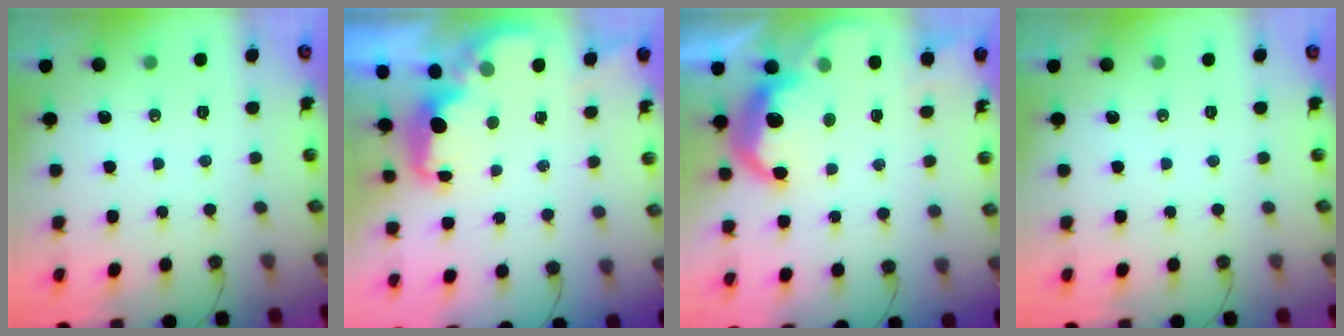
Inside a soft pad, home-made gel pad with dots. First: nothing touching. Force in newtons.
{"total": 2.4, "press": 2.2, "slide": 0.8}
{"total": 10.7, "press": 10.7, "slide": 0.7}
{"total": 0.0}